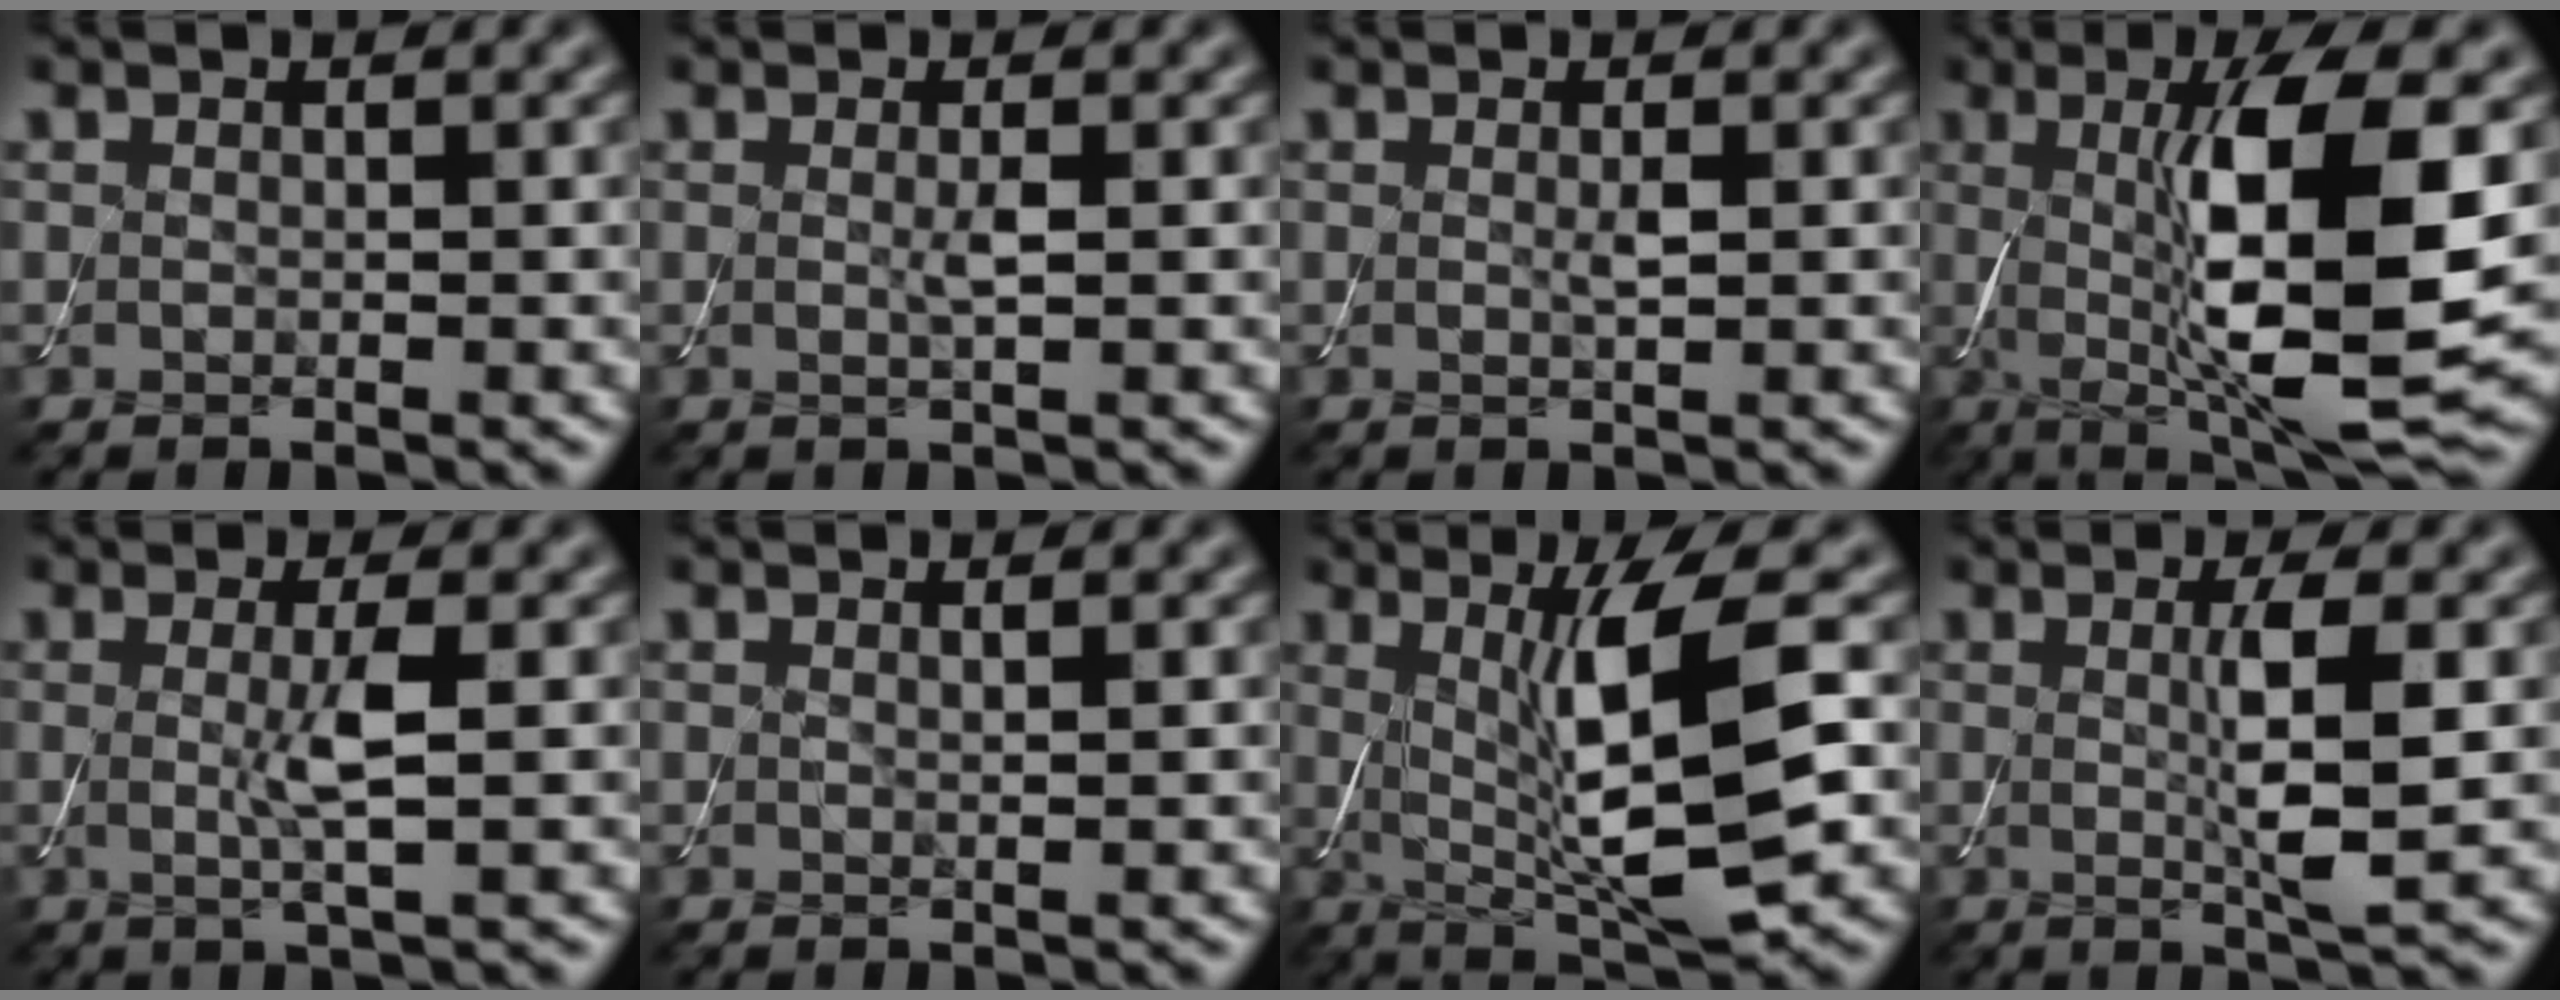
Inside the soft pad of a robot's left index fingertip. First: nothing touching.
{"total": 1.3, "force": [0.0, 0.1, 1.2], "torque": [-0.028, -0.001, -0.001]}
{"total": 1.0, "force": [0.1, 0.1, 1.0], "torque": [-0.022, 0.000, 0.000]}
{"total": 12.7, "force": [0.0, 3.0, 12.3], "torque": [-0.195, -0.008, 0.006]}
{"total": 3.3, "force": [0.0, 0.5, 3.2], "torque": [-0.066, -0.006, -0.001]}
{"total": 1.0, "force": [0.3, 0.3, 0.9], "torque": [-0.009, -0.001, 0.000]}
{"total": 9.7, "force": [0.5, 2.2, 9.4], "torque": [-0.156, -0.005, 0.018]}
{"total": 4.8, "force": [0.2, 0.8, 4.7], "torque": [-0.080, -0.004, 0.005]}